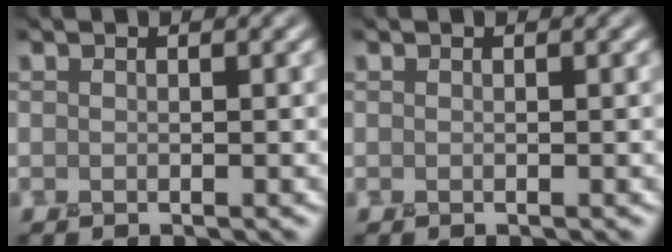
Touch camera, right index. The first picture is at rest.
{"total": 0.0}